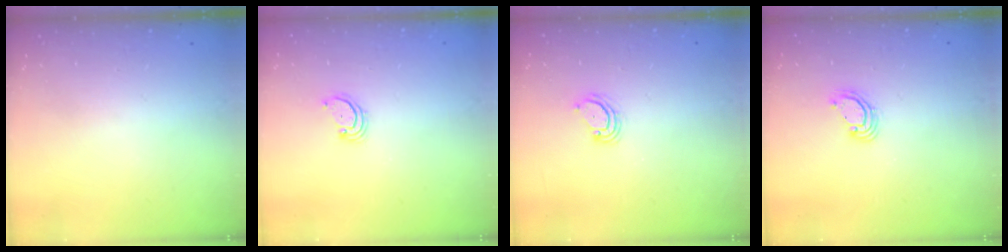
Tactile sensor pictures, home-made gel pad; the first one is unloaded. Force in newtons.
{"total": 2.5, "press": 2.5, "slide": 0.3}
{"total": 4.2, "press": 4.1, "slide": 0.3}
{"total": 3.8, "press": 3.8, "slide": 0.1}